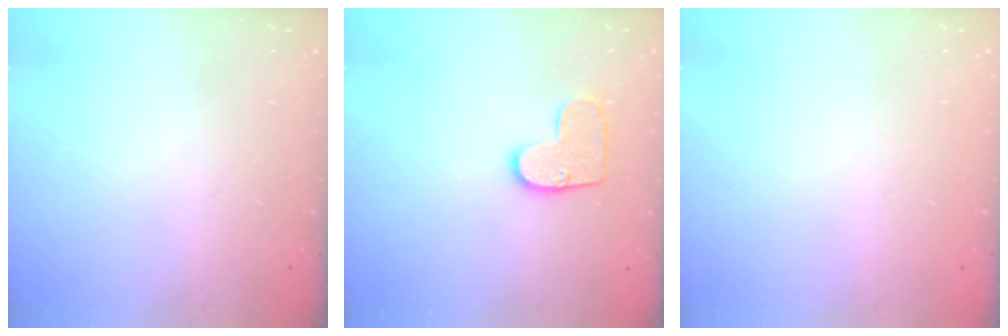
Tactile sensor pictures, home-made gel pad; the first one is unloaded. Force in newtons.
{"total": 9.8, "press": 9.8, "slide": 0.4}
{"total": 0.0}